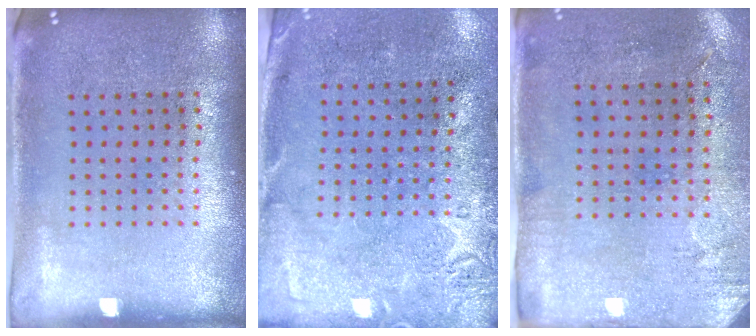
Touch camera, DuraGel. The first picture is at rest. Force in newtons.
{"total": 2.8, "press": 2.1, "slide": 1.7}
{"total": 2.9, "press": 2.4, "slide": 1.7}